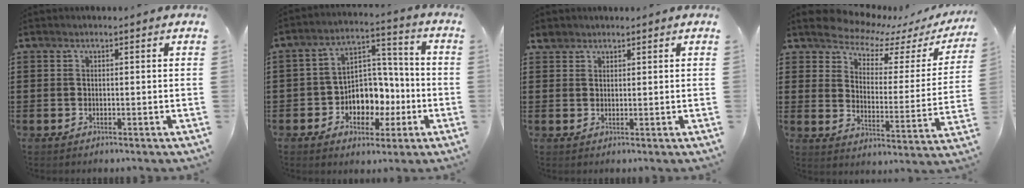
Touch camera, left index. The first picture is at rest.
{"total": 7.6, "force": [-1.9, 6.6, 3.3], "torque": [-0.058, 0.011, -0.030]}
{"total": 1.8, "force": [1.6, 0.9, 0.1], "torque": [-0.007, 0.005, 0.032]}
{"total": 5.6, "force": [5.4, 1.2, 1.0], "torque": [-0.055, -0.043, 0.092]}